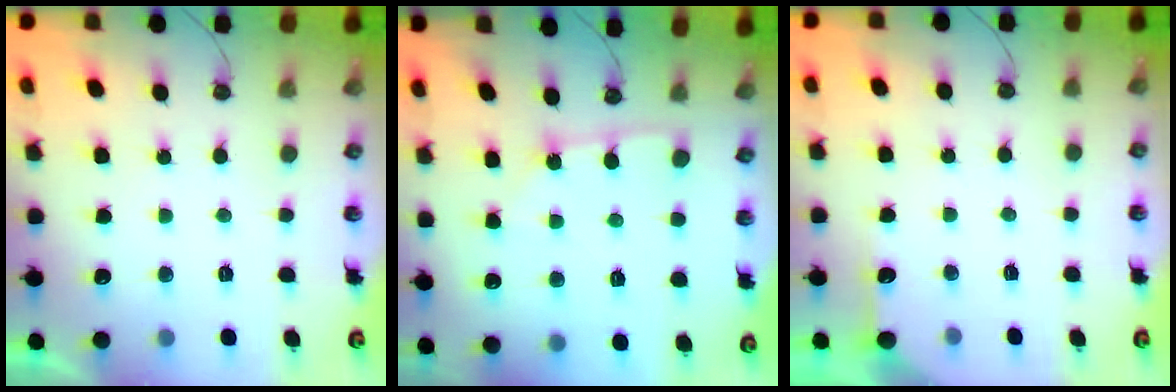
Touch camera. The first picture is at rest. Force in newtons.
{"total": 2.3, "press": 2.3, "slide": 0.2}
{"total": 4.5, "press": 4.5, "slide": 0.3}